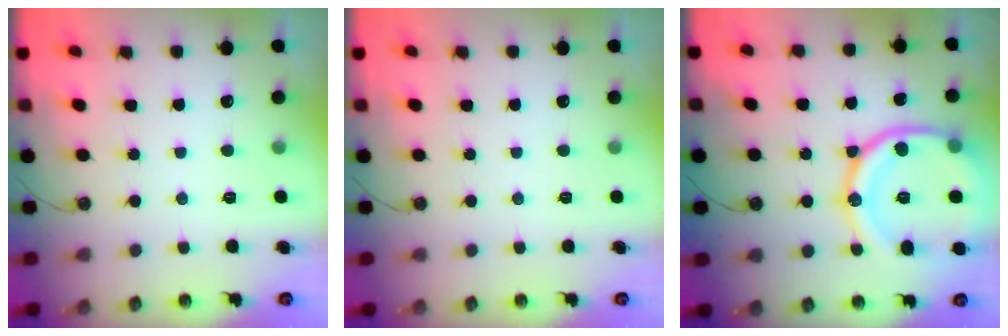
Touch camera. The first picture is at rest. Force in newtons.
{"total": 0.0}
{"total": 22.3, "press": 22.2, "slide": 2.3}